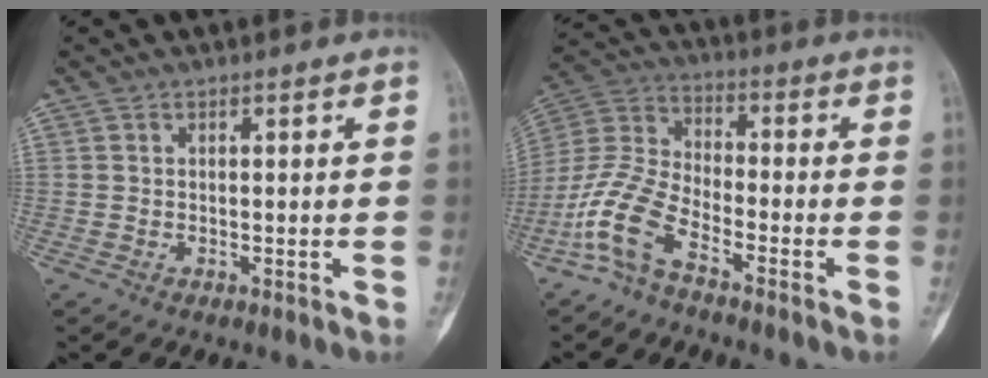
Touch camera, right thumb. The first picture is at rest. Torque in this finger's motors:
{"motor_torque": [0.84, -0.06, 1.14, -0.90, 0.41]}